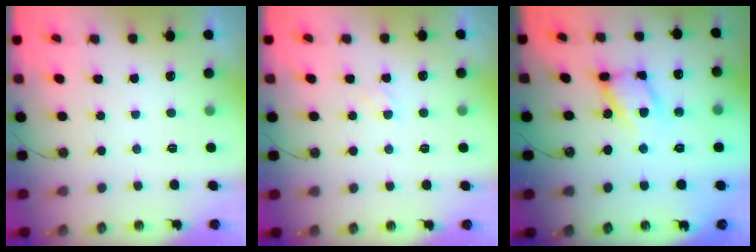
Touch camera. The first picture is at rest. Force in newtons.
{"total": 2.2, "press": 2.2, "slide": 0.3}
{"total": 13.3, "press": 13.3, "slide": 1.2}